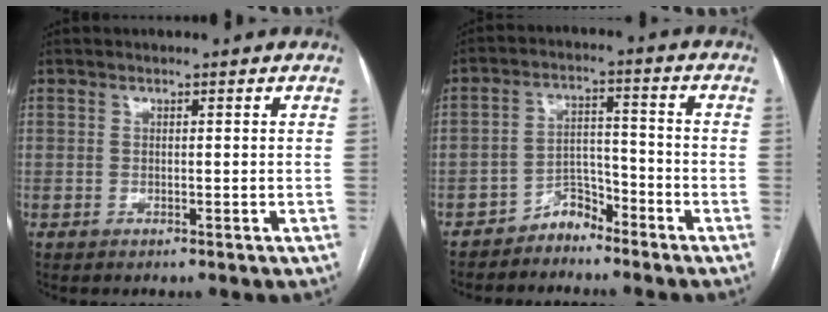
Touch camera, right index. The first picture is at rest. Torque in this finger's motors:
{"motor_torque": [-0.18, -0.01, -0.20, -0.11]}